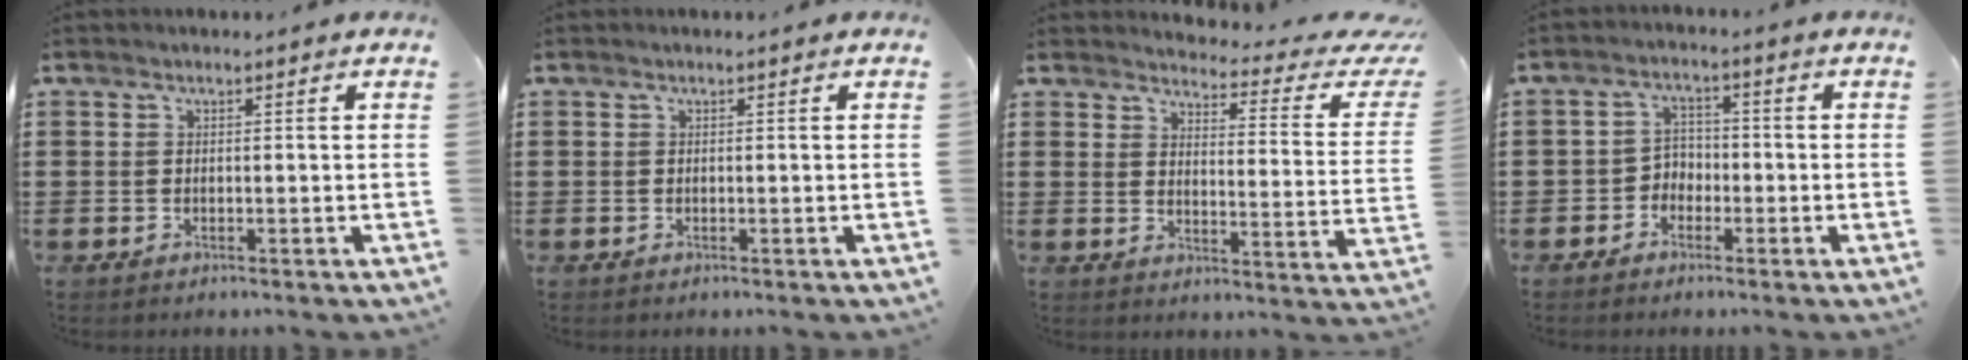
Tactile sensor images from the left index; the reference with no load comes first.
{"total": 0.0}
{"total": 3.3, "force": [2.9, 0.5, 1.6], "torque": [-0.035, -0.032, 0.039]}
{"total": 3.0, "force": [-2.1, 2.1, 0.6], "torque": [-0.021, 0.009, -0.047]}